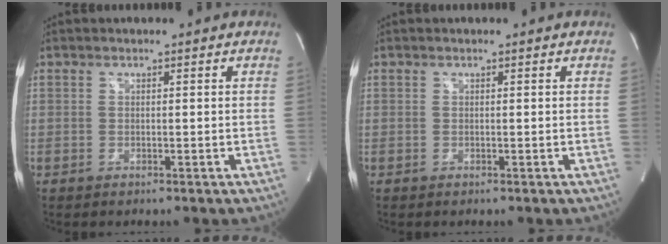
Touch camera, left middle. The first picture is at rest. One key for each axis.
{"total": 0.0}